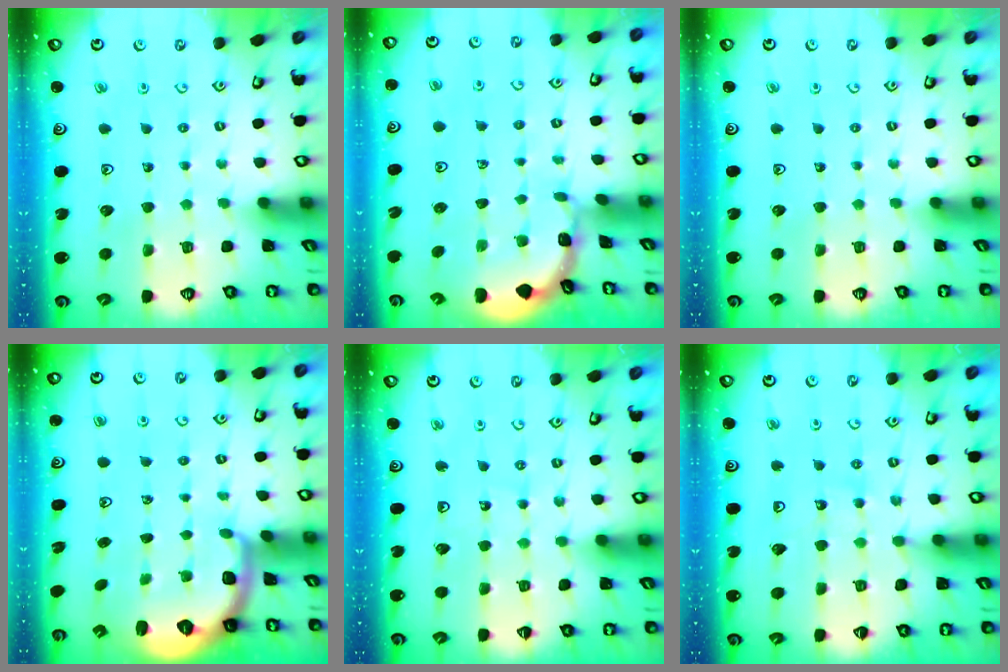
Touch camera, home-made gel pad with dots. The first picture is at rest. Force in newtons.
{"total": 1.0, "press": 1.0, "slide": 0.1}
{"total": 0.0}
{"total": 1.9, "press": 1.8, "slide": 0.4}
{"total": 6.2, "press": 5.8, "slide": 2.2}
{"total": 9.9, "press": 9.8, "slide": 1.2}